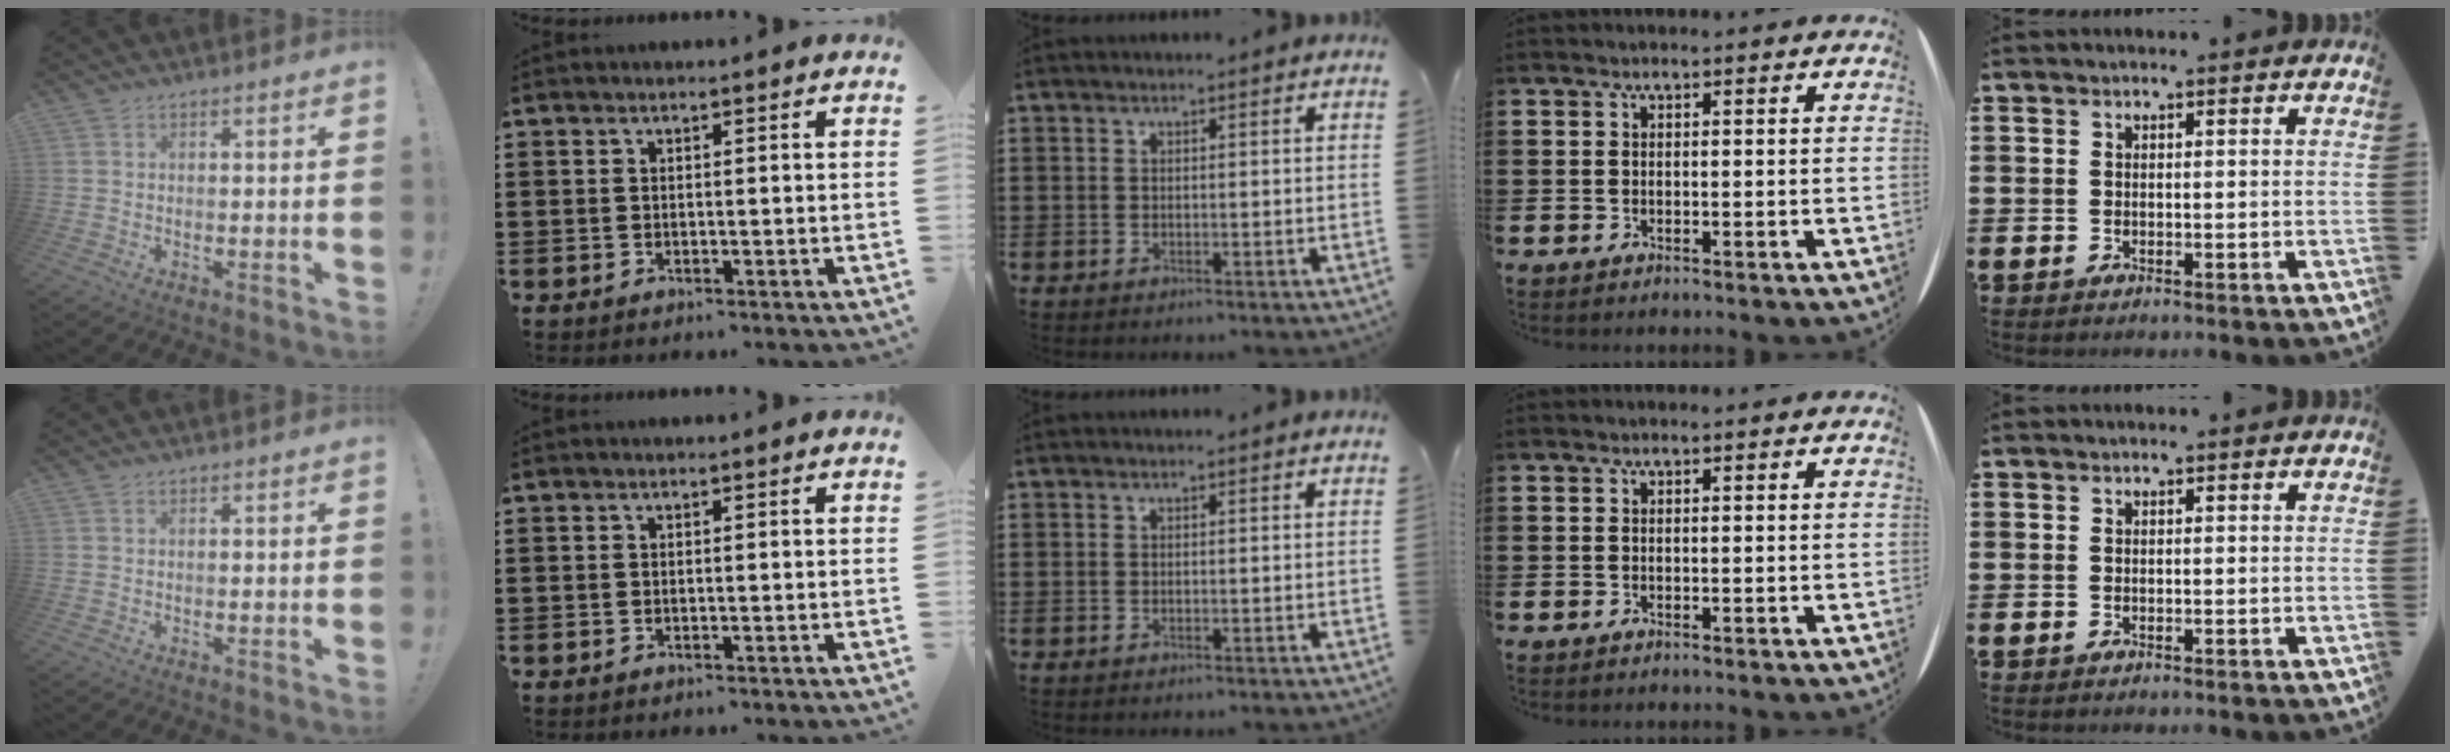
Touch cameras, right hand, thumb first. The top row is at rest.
{}